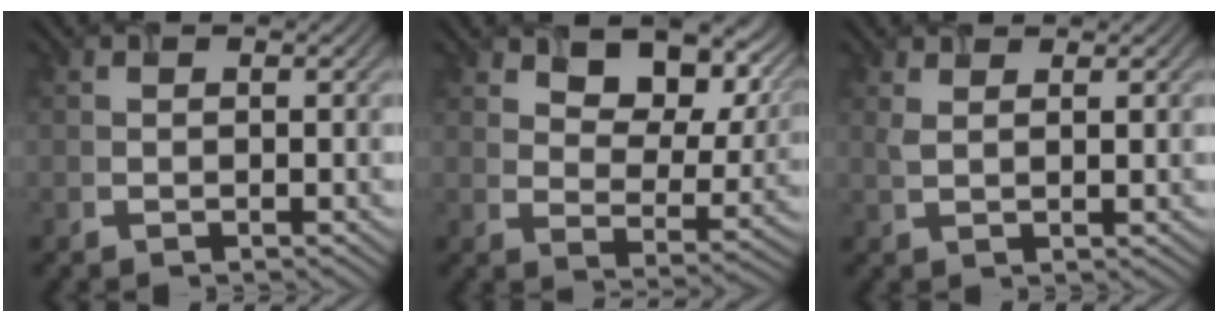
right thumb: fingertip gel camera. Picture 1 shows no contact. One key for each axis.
{"total": 10.1, "fx": 5.8, "fy": 5.2, "fz": 6.5, "tx": -0.118, "ty": -0.011, "tz": 0.107}
{"total": 1.6, "fx": 1.1, "fy": 0.4, "fz": 1.1, "tx": -0.022, "ty": 0.000, "tz": 0.028}